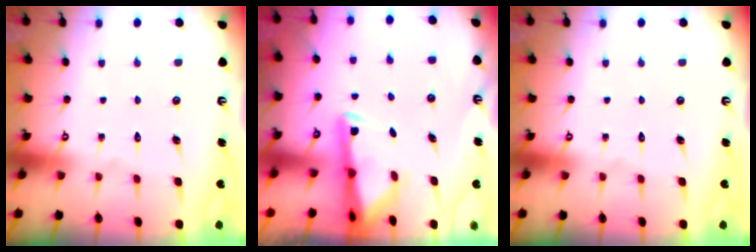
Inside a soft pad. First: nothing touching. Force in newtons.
{"total": 2.8, "press": 2.8, "slide": 0.5}
{"total": 0.0}